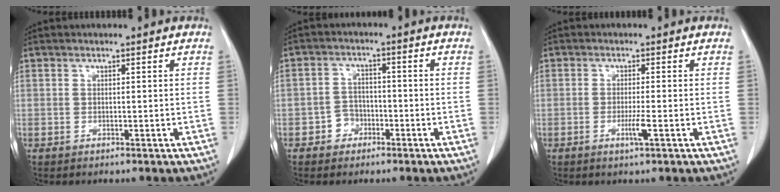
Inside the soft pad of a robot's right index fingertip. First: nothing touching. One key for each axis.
{"total": 3.5, "fx": -1.8, "fy": 2.9, "fz": 0.7, "tx": -0.006, "ty": 0.012, "tz": -0.034}
{"total": 2.6, "fx": -0.9, "fy": -0.2, "fz": 2.4, "tx": -0.046, "ty": -0.006, "tz": -0.017}